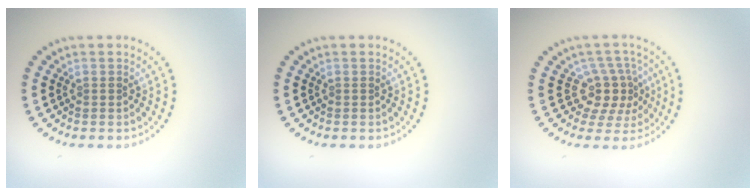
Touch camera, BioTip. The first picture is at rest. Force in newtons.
{"total": 0.0}
{"total": 3.5, "press": 2.6, "slide": 2.3}